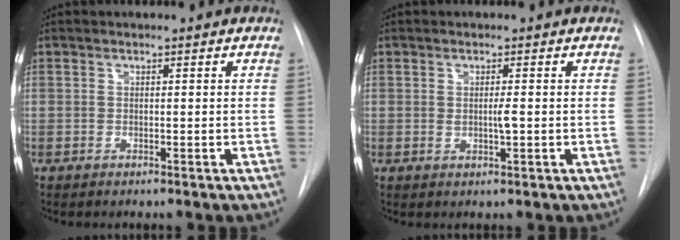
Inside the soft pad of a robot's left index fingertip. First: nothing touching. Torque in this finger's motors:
{"motor_torque": [0.17, 0.06, 0.00, 0.01]}